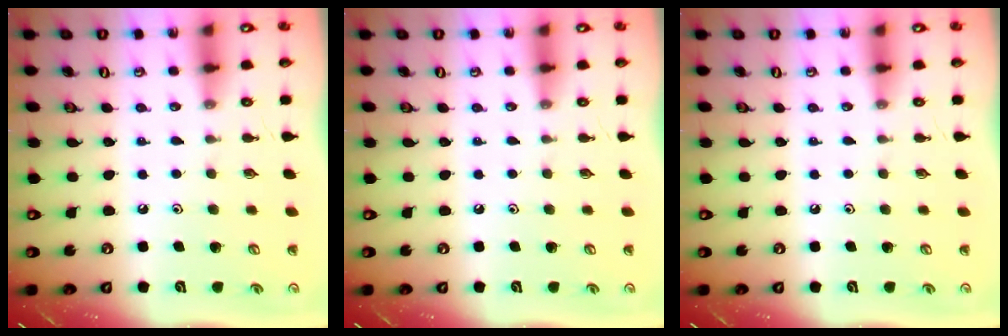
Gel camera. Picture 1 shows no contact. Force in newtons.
{"total": 0.0}
{"total": 0.0}